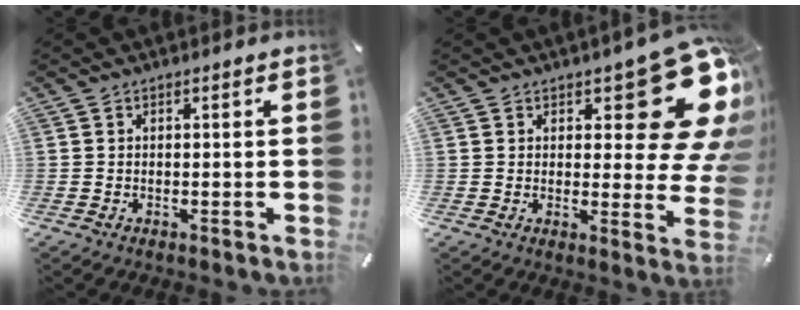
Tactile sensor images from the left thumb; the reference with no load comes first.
{"total": 16.6, "force": [9.5, 6.6, 12.0], "torque": [-0.120, -0.088, 0.156]}